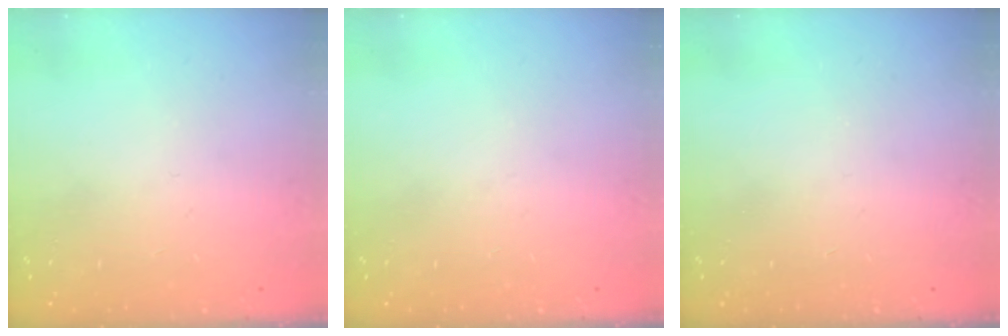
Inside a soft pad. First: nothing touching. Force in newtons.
{"total": 0.0}
{"total": 0.0}